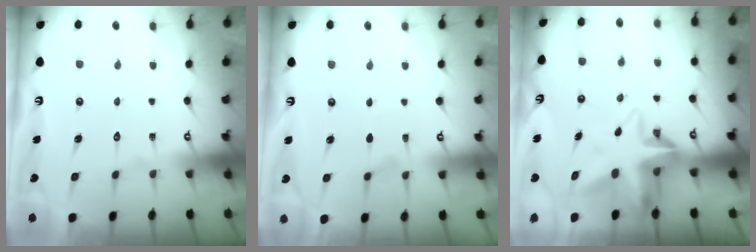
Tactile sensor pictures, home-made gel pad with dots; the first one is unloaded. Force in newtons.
{"total": 3.6, "press": 3.1, "slide": 1.8}
{"total": 7.5, "press": 7.4, "slide": 1.2}